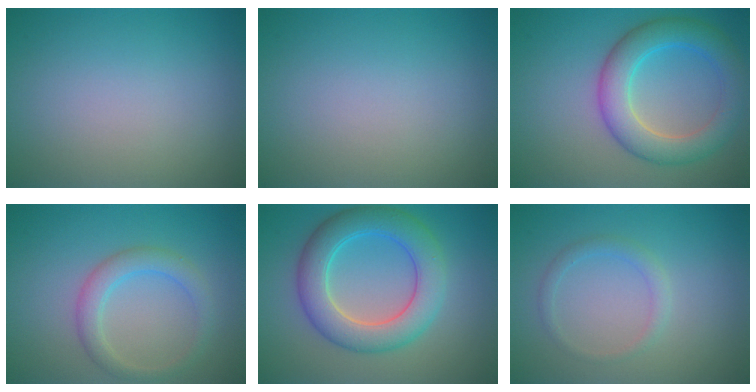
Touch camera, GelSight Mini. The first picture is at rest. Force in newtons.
{"total": 0.0}
{"total": 5.9, "press": 5.9, "slide": 0.0}
{"total": 2.8, "press": 2.8, "slide": 0.1}
{"total": 6.6, "press": 6.6, "slide": 0.2}
{"total": 1.4, "press": 1.4, "slide": 0.1}